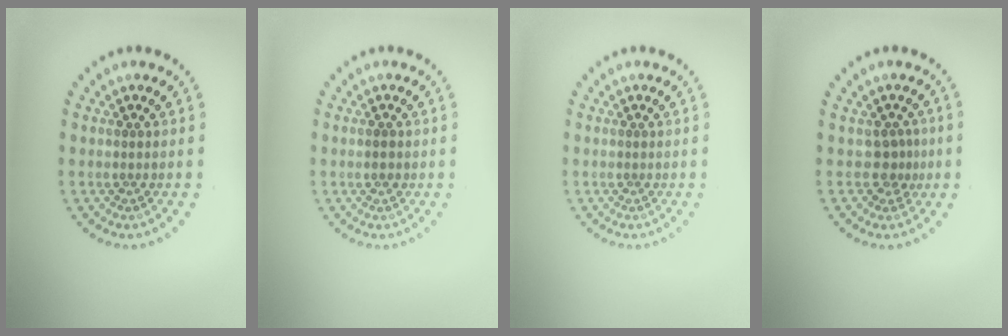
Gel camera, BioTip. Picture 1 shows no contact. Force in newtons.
{"total": 1.1, "press": 1.1, "slide": 0.1}
{"total": 0.0}
{"total": 1.9, "press": 1.3, "slide": 1.3}